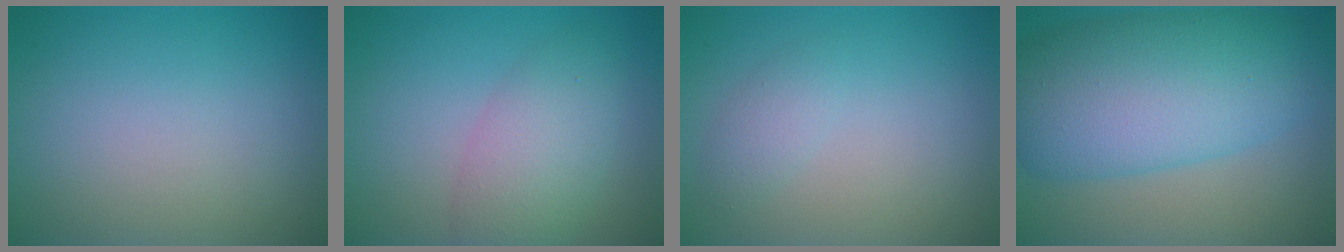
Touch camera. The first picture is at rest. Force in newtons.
{"total": 4.5, "press": 4.5, "slide": 0.2}
{"total": 1.4, "press": 1.4, "slide": 0.1}
{"total": 11.1, "press": 11.1, "slide": 0.2}